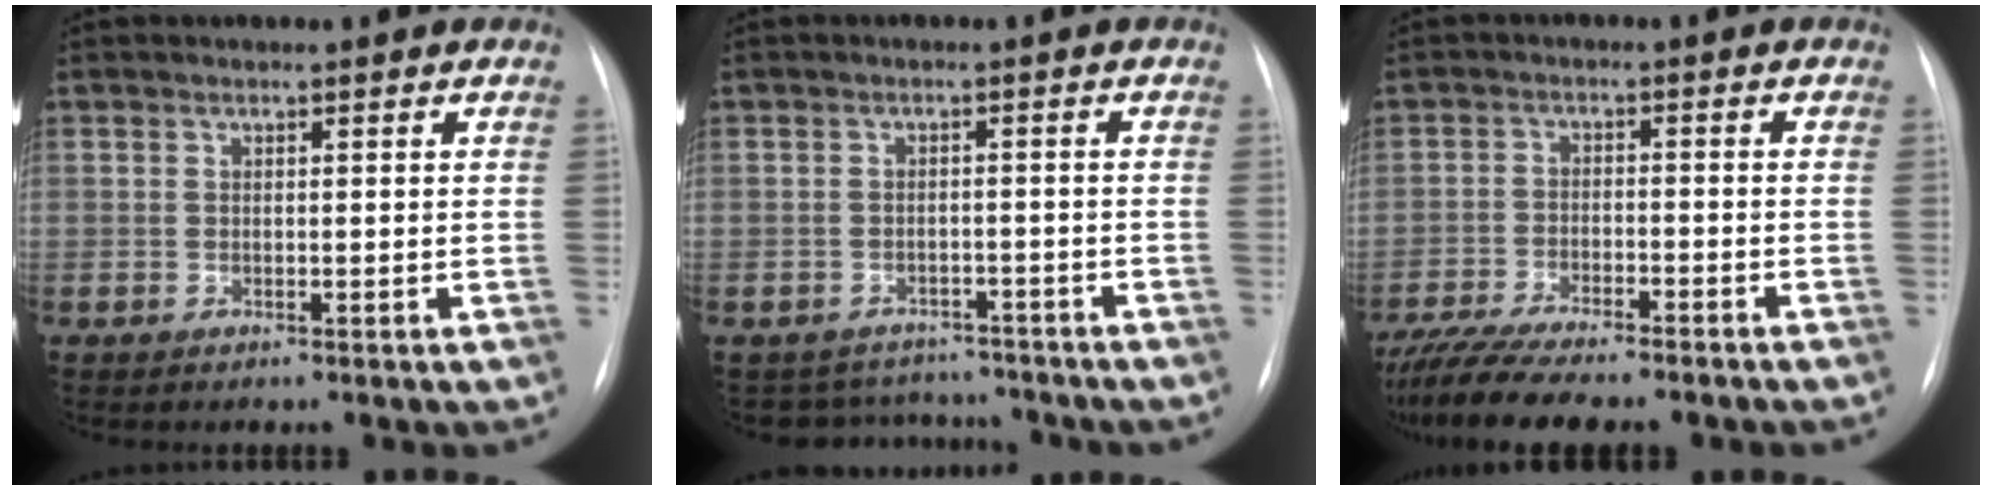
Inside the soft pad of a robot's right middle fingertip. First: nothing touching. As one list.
[{"total": 7.1, "force": [-6.5, 2.9, -0.3], "torque": [0.010, 0.025, -0.080]}, {"total": 12.1, "force": [-10.3, 1.8, 6.1], "torque": [-0.101, -0.017, -0.159]}]